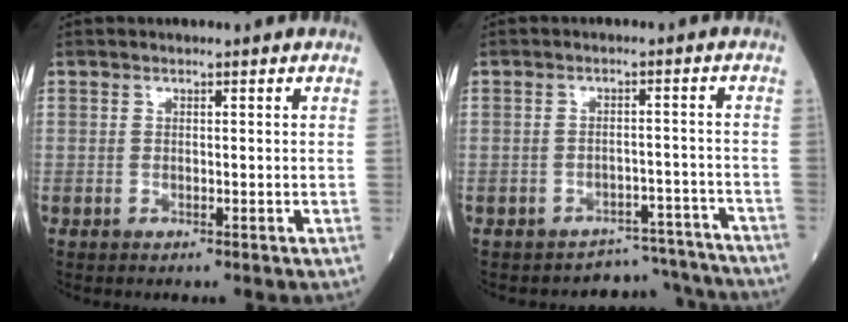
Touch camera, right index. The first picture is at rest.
{"total": 6.8, "force": [-6.4, 1.3, -1.9], "torque": [0.036, 0.038, -0.080]}